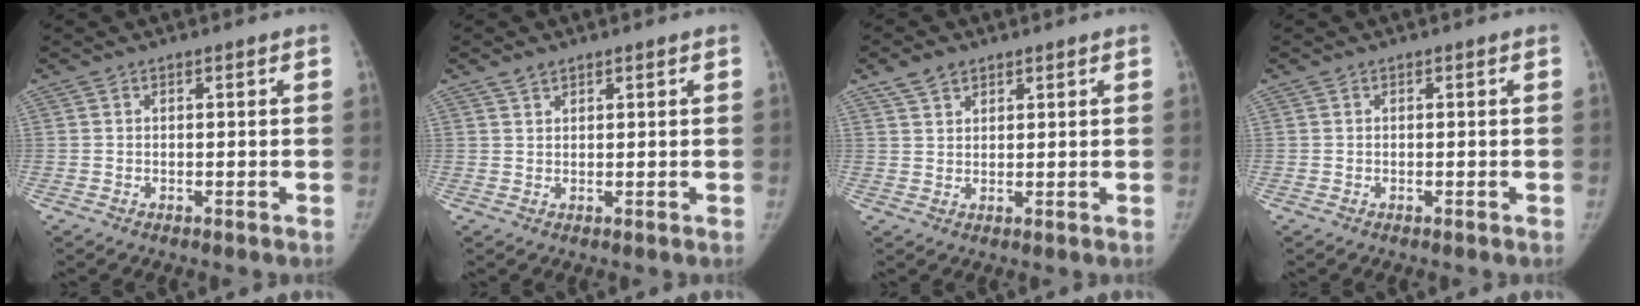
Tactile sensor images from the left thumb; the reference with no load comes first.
{"total": 1.8, "force": [1.4, 0.9, 0.7], "torque": [-0.008, -0.001, 0.027]}
{"total": 4.0, "force": [2.7, 2.3, 1.7], "torque": [-0.021, -0.005, 0.055]}
{"total": 0.0}